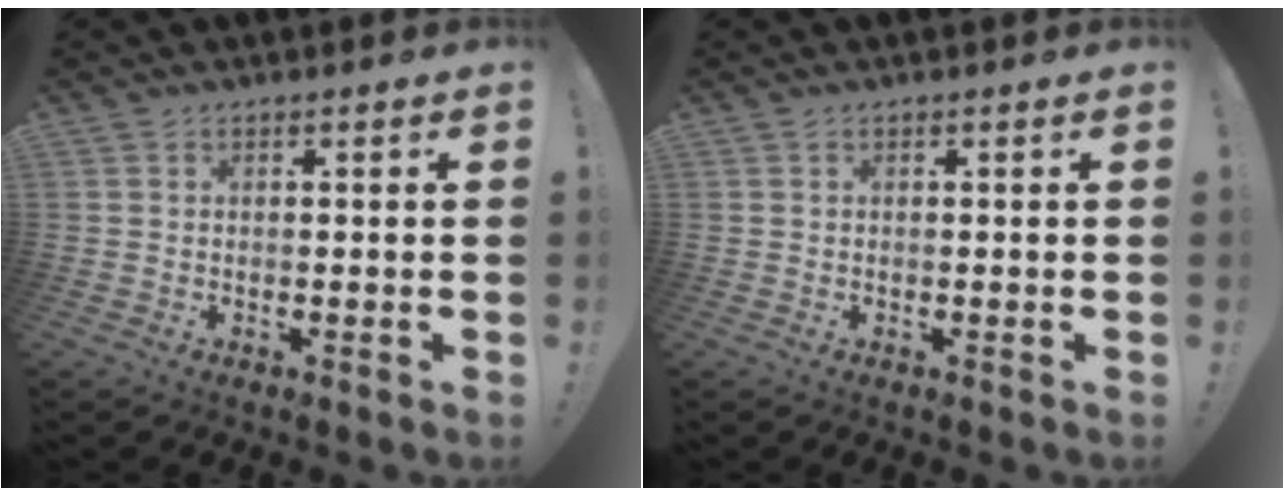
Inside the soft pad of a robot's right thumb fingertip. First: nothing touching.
{"total": 0.0}